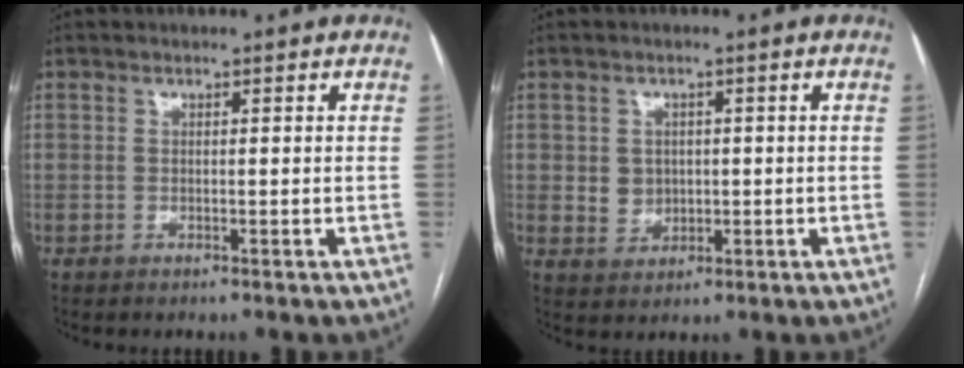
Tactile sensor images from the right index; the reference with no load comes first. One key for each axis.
{"total": 3.9, "fx": 0.4, "fy": 3.6, "fz": 1.4, "tx": -0.020, "ty": 0.007, "tz": 0.017}